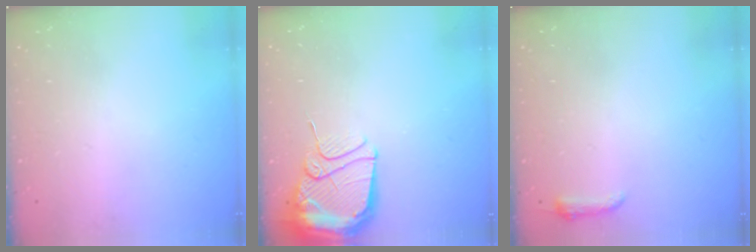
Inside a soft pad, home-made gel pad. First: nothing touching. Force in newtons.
{"total": 13.3, "press": 13.2, "slide": 1.4}
{"total": 3.7, "press": 3.7, "slide": 0.7}